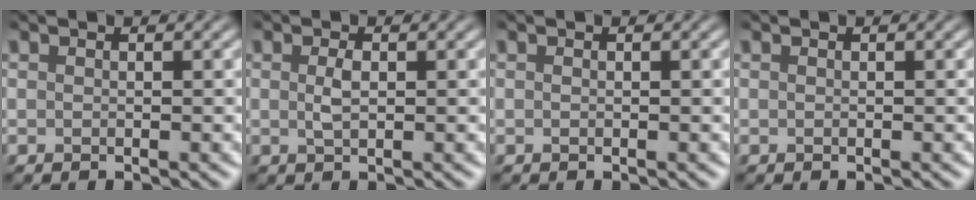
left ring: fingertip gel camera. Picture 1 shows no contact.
{"total": 1.4, "force": [0.2, 0.6, 1.3], "torque": [-0.029, 0.000, 0.004]}
{"total": 0.0}
{"total": 0.0}